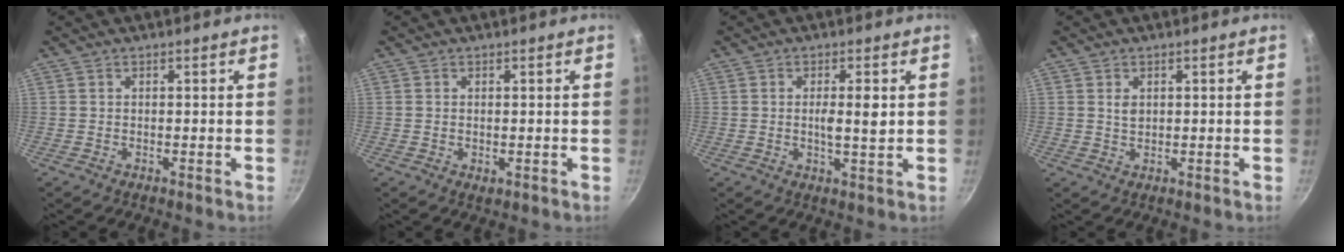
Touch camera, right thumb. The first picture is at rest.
{"total": 1.2, "force": [0.0, 0.7, 0.9], "torque": [-0.013, -0.004, -0.001]}
{"total": 4.4, "force": [0.5, 1.0, 4.3], "torque": [-0.075, -0.005, 0.006]}
{"total": 1.8, "force": [0.5, 1.3, 1.2], "torque": [-0.018, -0.003, 0.010]}